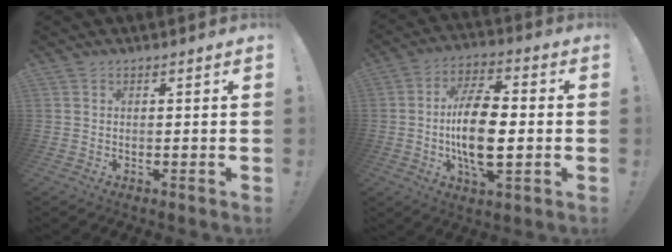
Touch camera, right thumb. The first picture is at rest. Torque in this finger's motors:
{"motor_torque": [1.77, 2.44, 0.81, 0.46, 0.07]}